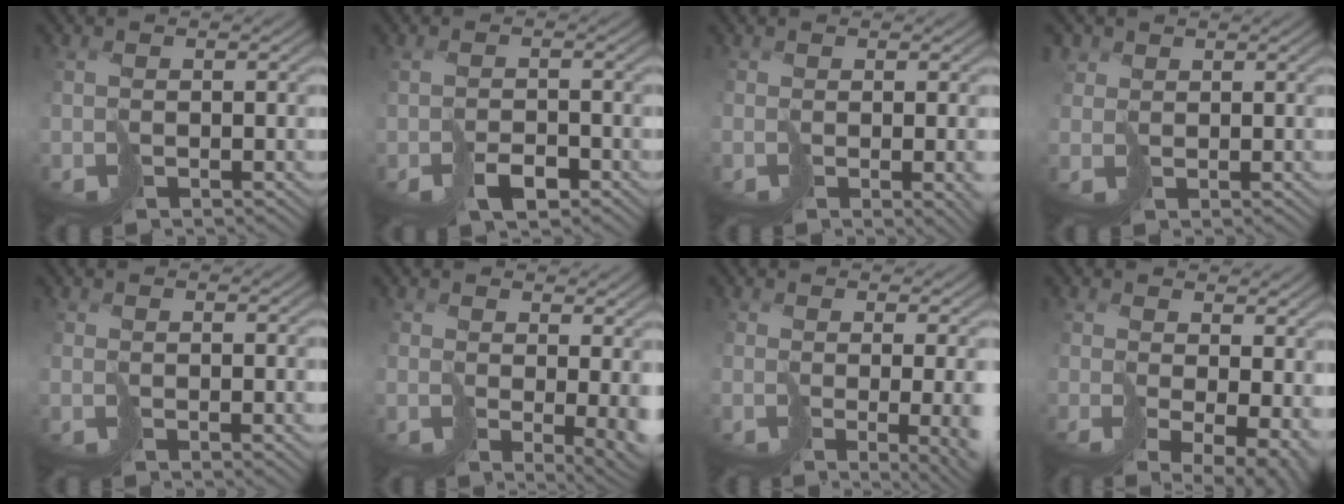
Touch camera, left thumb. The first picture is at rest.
{"total": 2.1, "force": [-1.3, 0.9, 1.3], "torque": [-0.018, -0.004, -0.018]}
{"total": 2.0, "force": [-0.8, 0.2, 1.8], "torque": [-0.014, -0.014, 0.000]}
{"total": 2.0, "force": [1.3, 1.5, -0.4], "torque": [-0.009, -0.001, 0.018]}
{"total": 1.0, "force": [0.1, -0.9, -0.5], "torque": [0.010, -0.001, 0.006]}
{"total": 3.8, "force": [0.5, 1.4, 3.5], "torque": [-0.046, -0.023, 0.019]}
{"total": 6.7, "force": [-1.1, 1.8, 6.4], "torque": [-0.072, -0.029, 0.020]}
{"total": 7.1, "force": [-1.1, 3.4, 6.2], "torque": [-0.120, -0.030, 0.002]}